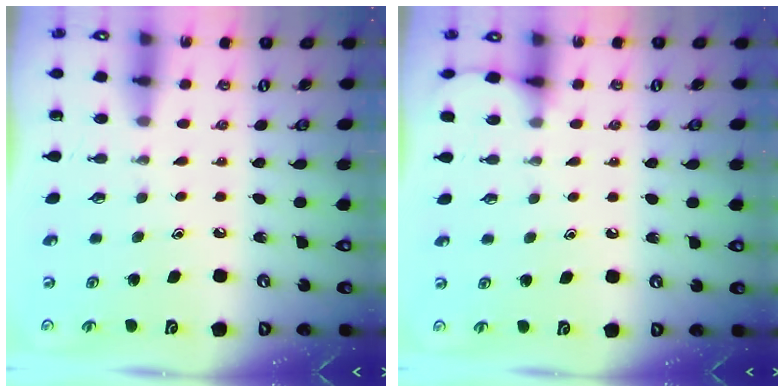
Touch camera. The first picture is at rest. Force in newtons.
{"total": 3.8, "press": 3.8, "slide": 0.5}